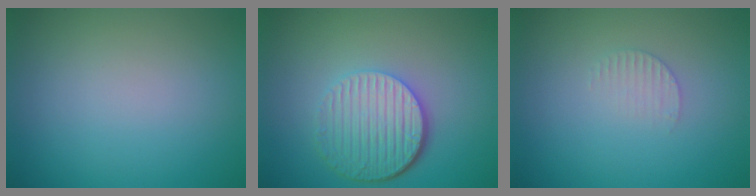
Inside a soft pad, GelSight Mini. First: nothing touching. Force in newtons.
{"total": 5.8, "press": 4.1, "slide": 4.1}
{"total": 1.3, "press": 1.2, "slide": 0.4}